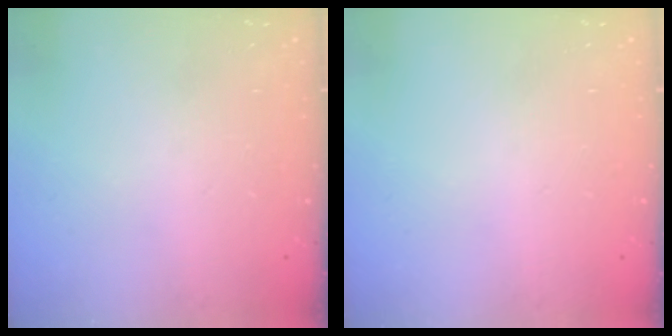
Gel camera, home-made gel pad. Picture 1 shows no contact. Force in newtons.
{"total": 0.0}